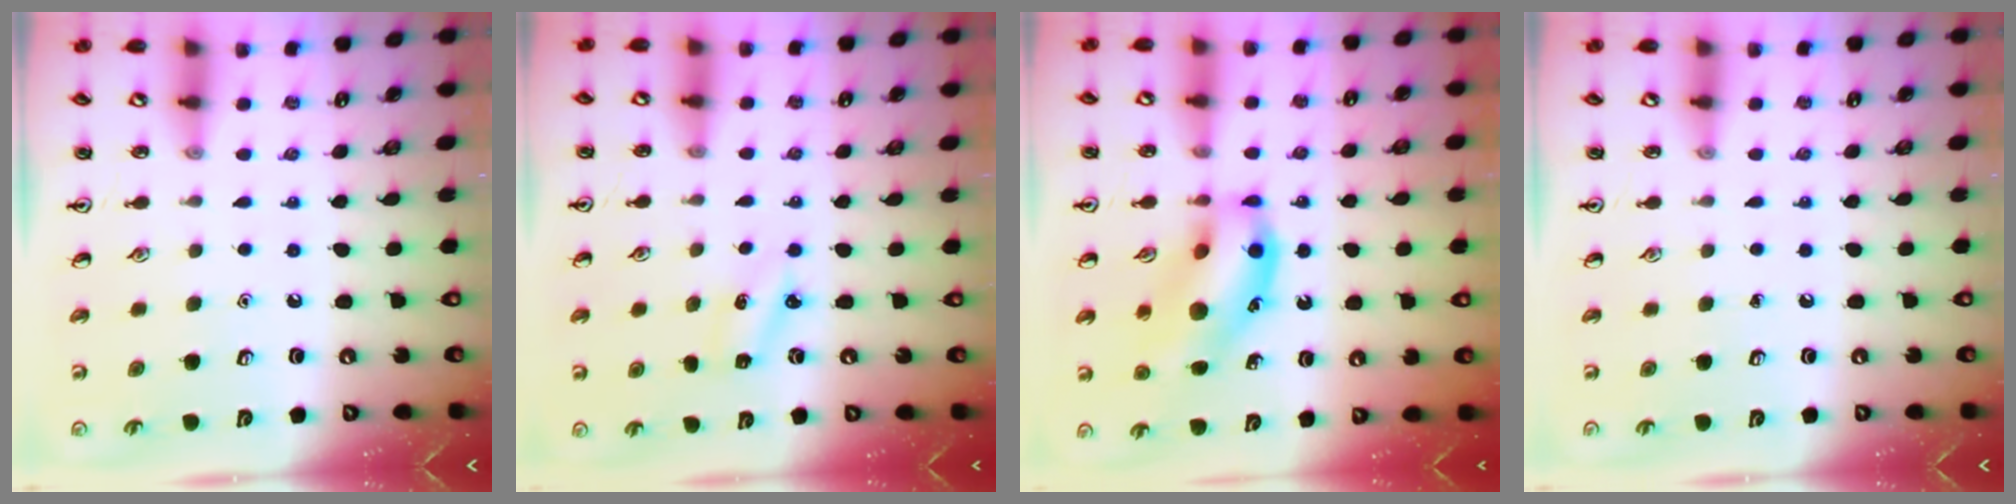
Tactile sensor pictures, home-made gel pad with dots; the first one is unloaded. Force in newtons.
{"total": 2.5, "press": 2.3, "slide": 0.8}
{"total": 14.9, "press": 14.7, "slide": 2.4}
{"total": 0.0}